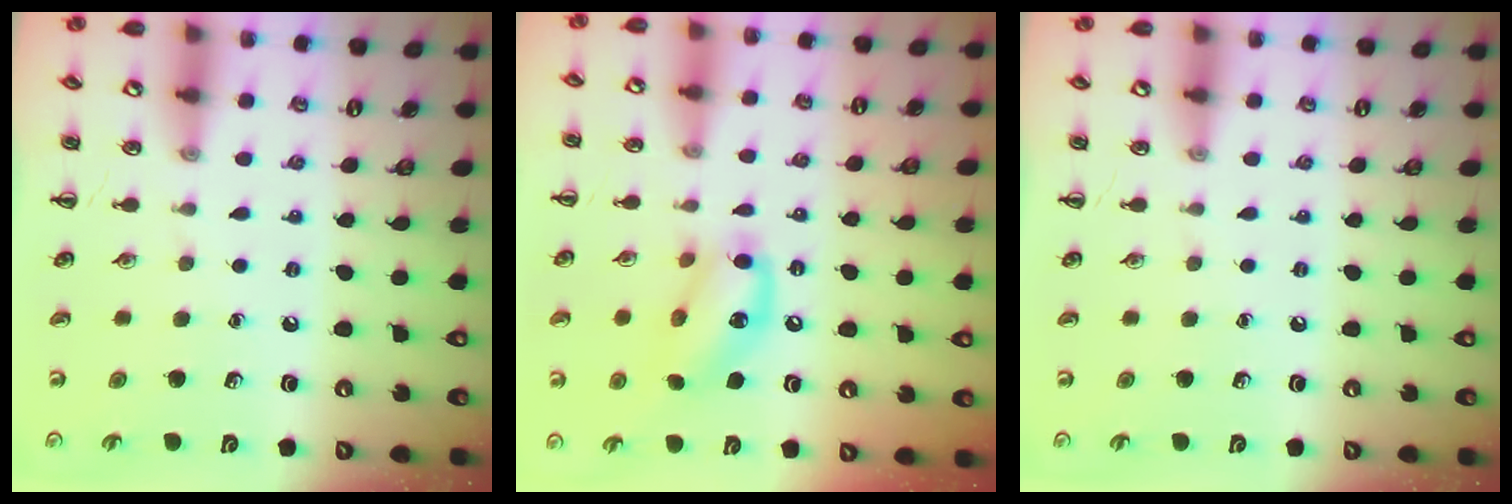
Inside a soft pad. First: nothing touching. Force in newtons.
{"total": 13.5, "press": 13.3, "slide": 2.4}
{"total": 0.0}